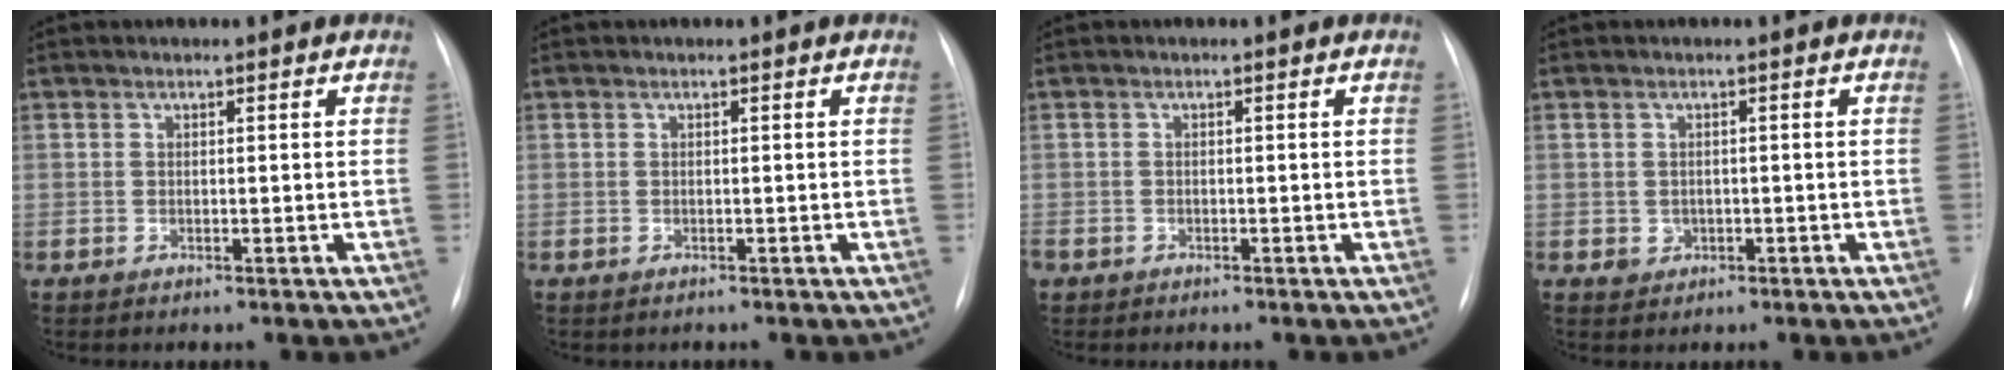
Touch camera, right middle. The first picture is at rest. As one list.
[{"total": 0.0}, {"total": 2.2, "force": [-1.5, 1.5, 0.7], "torque": [-0.020, -0.002, -0.024]}, {"total": 1.7, "force": [-0.4, 1.6, 0.5], "torque": [-0.006, 0.003, 0.001]}]